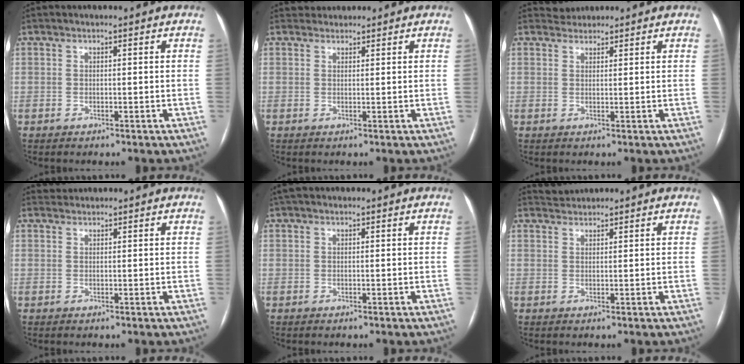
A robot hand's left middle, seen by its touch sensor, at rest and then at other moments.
{"total": 1.7, "force": [1.6, 0.6, -0.4], "torque": [0.005, 0.015, 0.026]}
{"total": 1.8, "force": [1.7, 0.5, -0.5], "torque": [0.005, 0.012, 0.029]}
{"total": 1.0, "force": [0.9, 0.1, -0.4], "torque": [-0.002, 0.011, 0.019]}
{"total": 1.7, "force": [1.3, 0.7, 0.8], "torque": [-0.017, 0.029, 0.022]}
{"total": 1.5, "force": [1.4, 0.0, -0.4], "torque": [-0.002, 0.011, 0.031]}